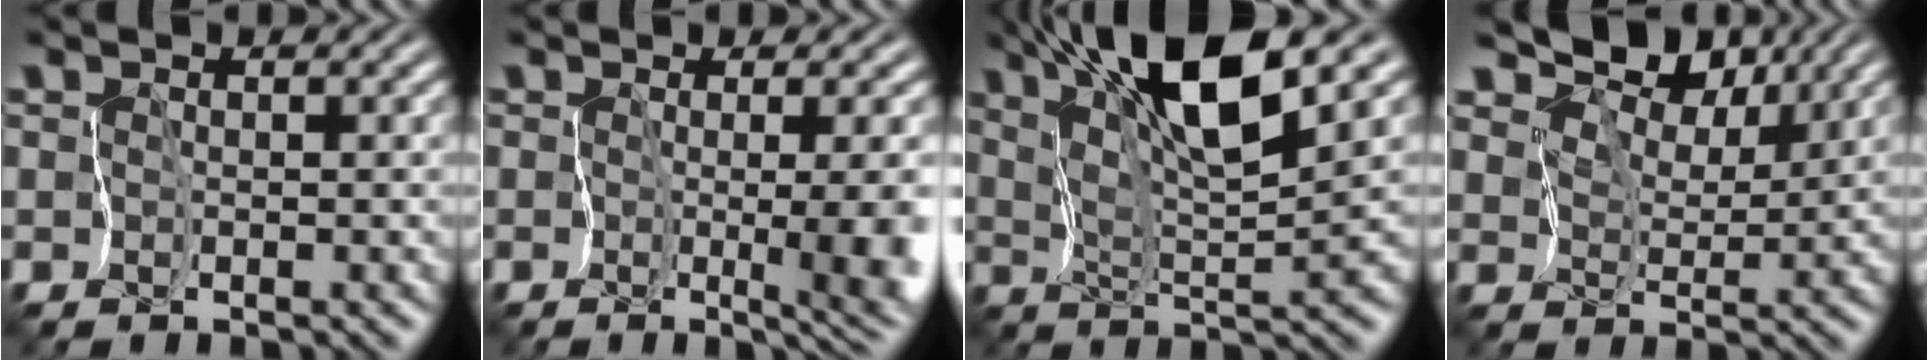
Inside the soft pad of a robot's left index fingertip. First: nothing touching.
{"total": 5.7, "force": [-0.7, 1.1, 5.5], "torque": [-0.077, -0.017, 0.001]}
{"total": 9.4, "force": [5.8, 1.0, 7.2], "torque": [-0.128, 0.015, 0.101]}
{"total": 6.4, "force": [5.3, 2.5, 2.4], "torque": [-0.047, 0.004, 0.090]}